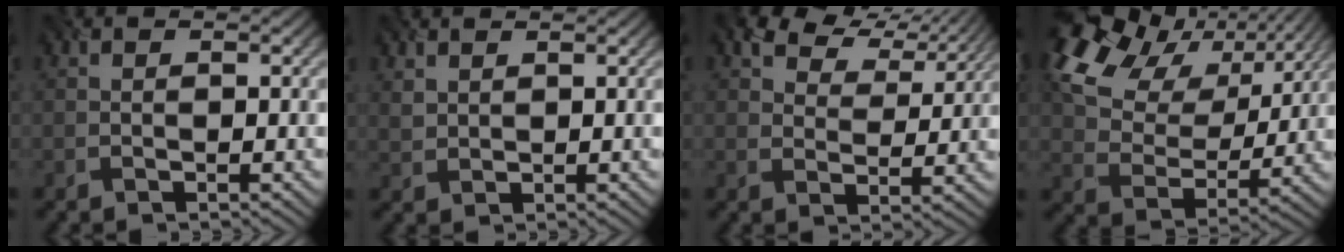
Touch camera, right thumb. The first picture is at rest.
{"total": 1.6, "force": [1.5, 0.6, 0.0], "torque": [-0.013, -0.003, 0.033]}
{"total": 6.1, "force": [4.7, 3.0, 2.4], "torque": [-0.050, 0.005, 0.081]}
{"total": 16.7, "force": [8.7, 10.3, 9.8], "torque": [-0.232, 0.041, 0.138]}